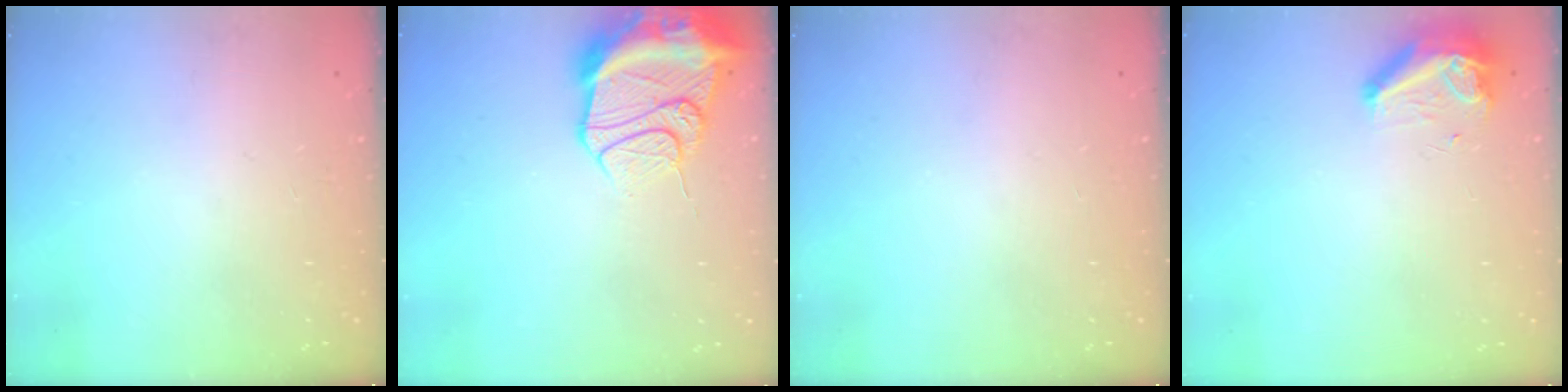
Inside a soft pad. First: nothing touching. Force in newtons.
{"total": 16.7, "press": 16.6, "slide": 1.6}
{"total": 0.0}
{"total": 9.4, "press": 8.8, "slide": 3.5}